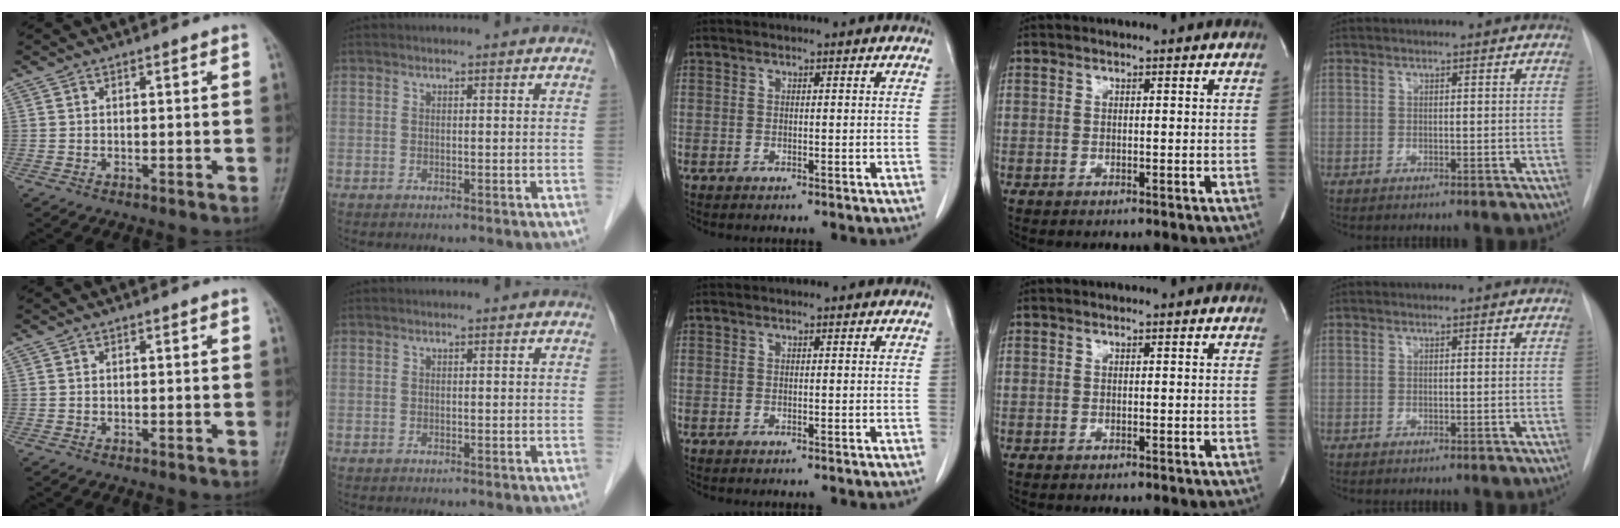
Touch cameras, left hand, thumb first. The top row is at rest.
{}